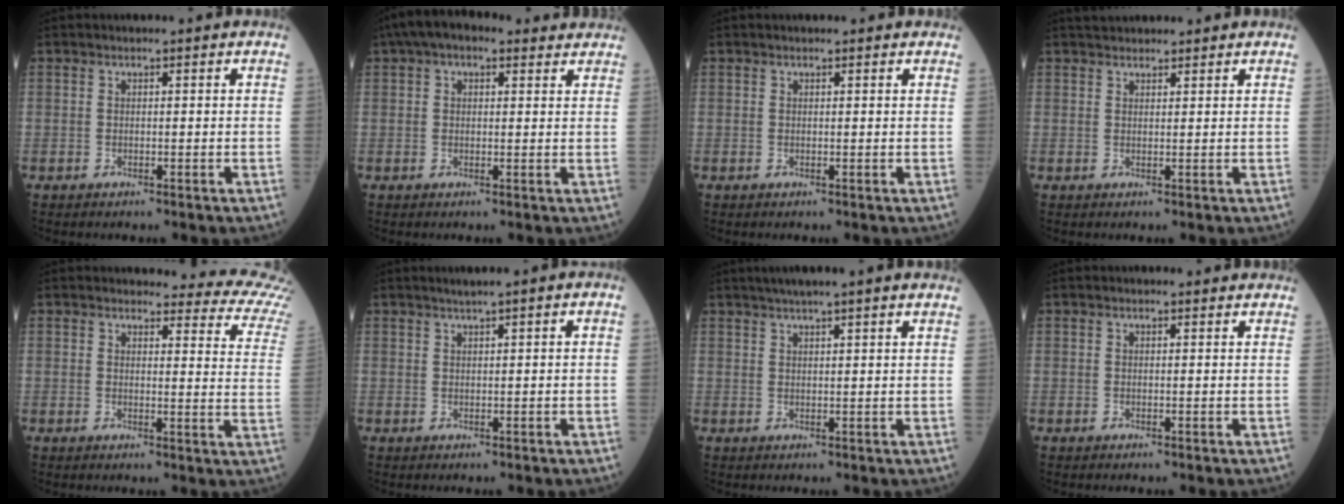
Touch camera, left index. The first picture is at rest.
{"total": 8.1, "force": [5.7, 3.6, 4.4], "torque": [-0.070, 0.050, 0.084]}
{"total": 1.5, "force": [1.3, 0.6, 0.3], "torque": [-0.008, 0.008, 0.009]}
{"total": 5.2, "force": [4.8, 1.5, 1.4], "torque": [-0.013, 0.035, 0.069]}
{"total": 13.2, "force": [12.8, 2.4, 2.3], "torque": [0.012, -0.081, 0.098]}
{"total": 2.0, "force": [1.1, 0.0, 1.7], "torque": [-0.032, 0.011, 0.020]}
{"total": 5.9, "force": [4.7, -0.5, 3.5], "torque": [-0.056, 0.027, 0.072]}
{"total": 0.6, "force": [0.5, 0.4, 0.0], "torque": [-0.009, -0.001, 0.003]}